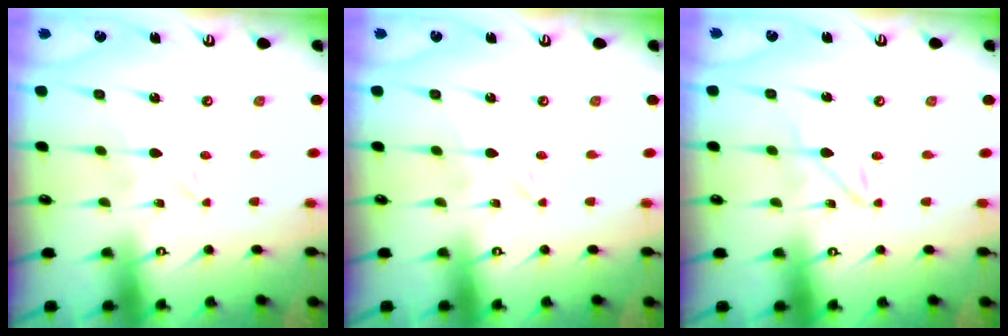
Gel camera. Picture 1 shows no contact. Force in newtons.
{"total": 0.0}
{"total": 1.6, "press": 1.6, "slide": 0.3}